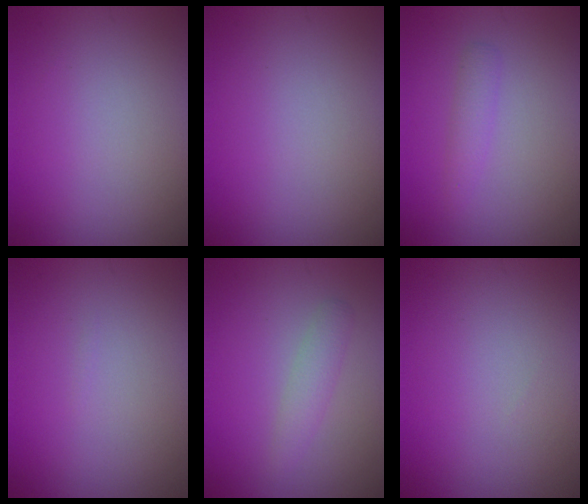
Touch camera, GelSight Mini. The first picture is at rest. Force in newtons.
{"total": 0.0}
{"total": 1.4, "press": 1.4, "slide": 0.1}
{"total": 0.0}
{"total": 1.1, "press": 1.1, "slide": 0.1}
{"total": 0.0}